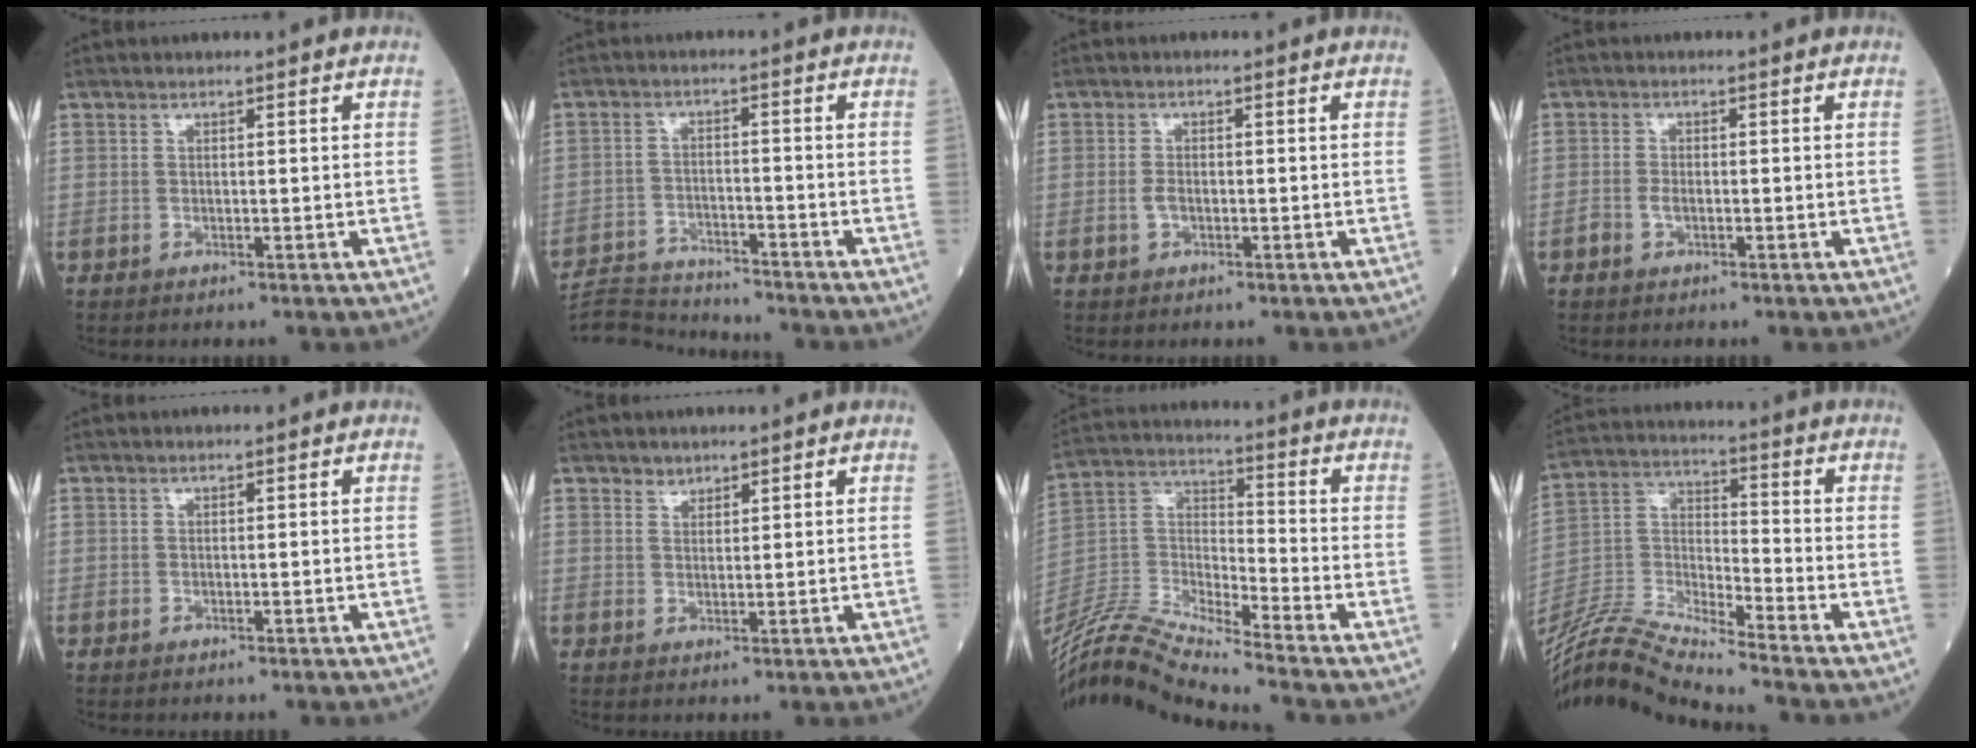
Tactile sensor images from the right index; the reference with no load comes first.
{"total": 8.8, "force": [-8.8, -0.2, 0.5], "torque": [-0.011, 0.000, -0.153]}
{"total": 1.6, "force": [-0.5, 1.0, 1.2], "torque": [-0.026, 0.001, -0.008]}
{"total": 1.5, "force": [-0.6, 0.9, 1.1], "torque": [-0.022, 0.003, -0.012]}
{"total": 0.0}
{"total": 1.3, "force": [1.3, 0.3, 0.0], "torque": [0.005, -0.006, 0.018]}
{"total": 14.9, "force": [-13.9, -1.4, 5.1], "torque": [-0.112, 0.016, -0.271]}
{"total": 14.2, "force": [-13.5, -1.6, 4.1], "torque": [-0.091, 0.014, -0.263]}